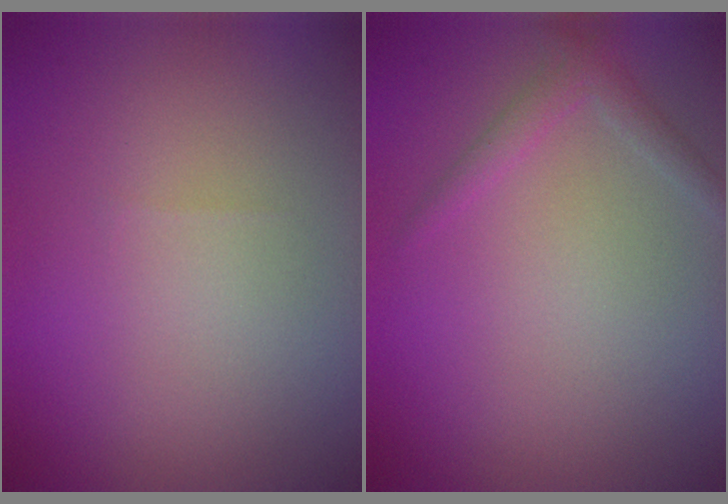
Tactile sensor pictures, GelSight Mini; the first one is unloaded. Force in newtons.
{"total": 1.4, "press": 1.4, "slide": 0.1}